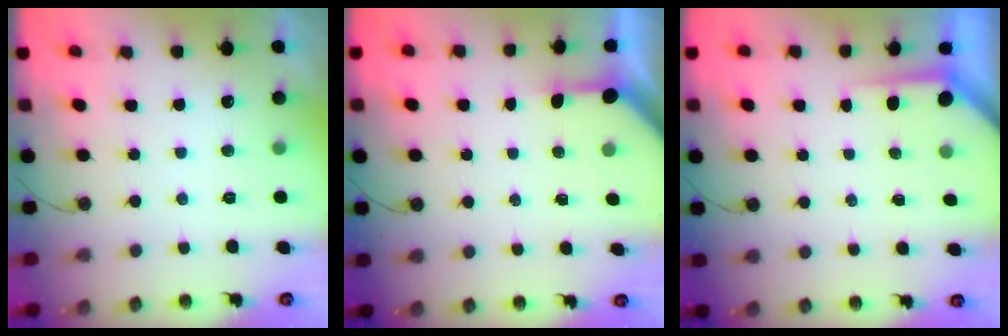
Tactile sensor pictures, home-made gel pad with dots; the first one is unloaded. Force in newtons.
{"total": 3.4, "press": 3.4, "slide": 0.4}
{"total": 3.6, "press": 3.6, "slide": 0.3}